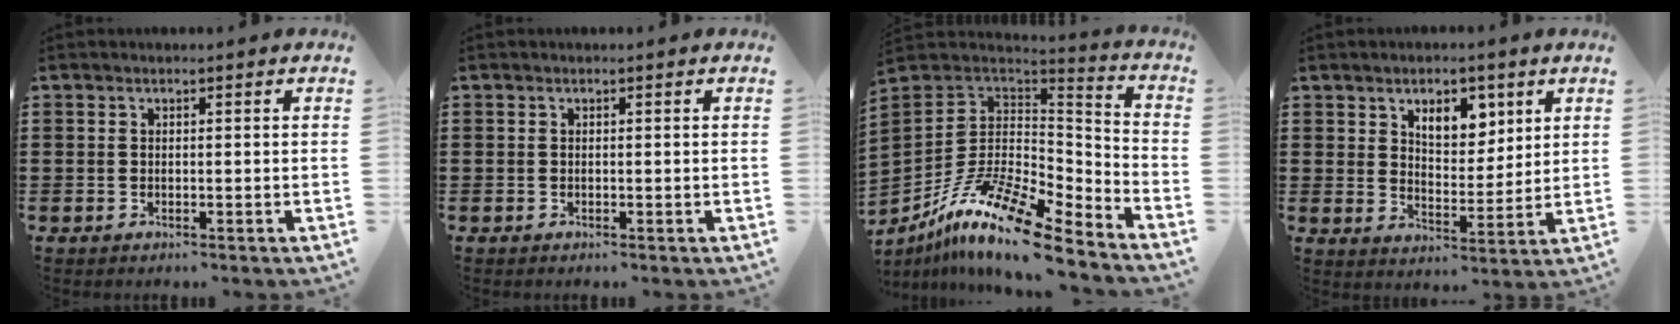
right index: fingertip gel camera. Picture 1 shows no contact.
{"total": 0.0}
{"total": 15.2, "force": [-10.3, 4.0, 10.5], "torque": [-0.210, 0.023, -0.193]}
{"total": 6.0, "force": [3.5, 3.4, 3.5], "torque": [-0.060, 0.004, 0.057]}